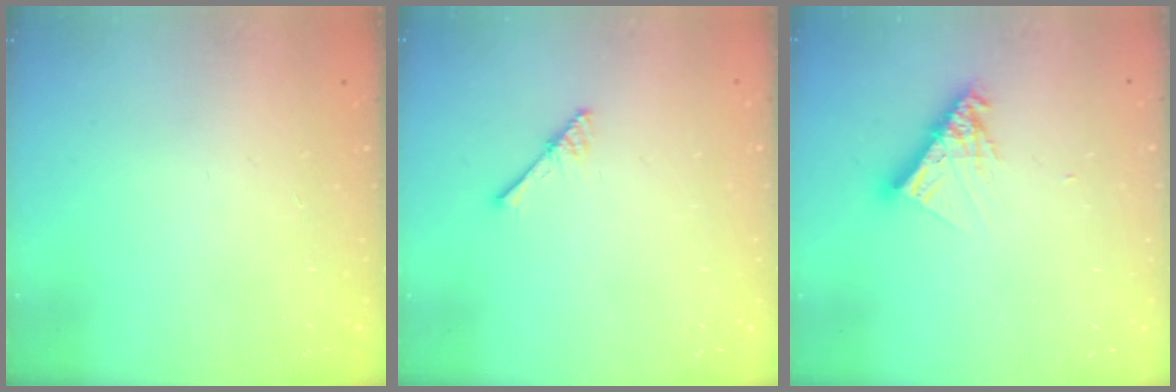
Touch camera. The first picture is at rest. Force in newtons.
{"total": 3.0, "press": 3.0, "slide": 0.3}
{"total": 10.2, "press": 10.2, "slide": 0.9}